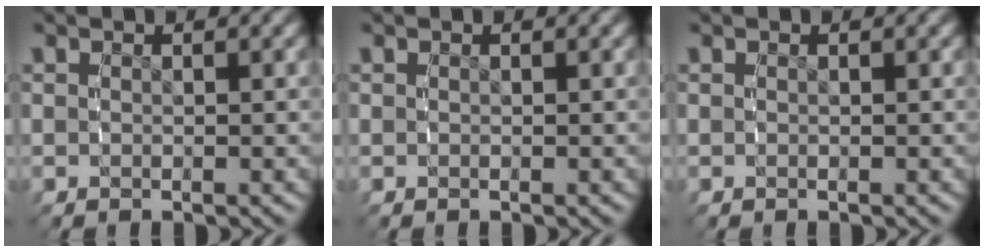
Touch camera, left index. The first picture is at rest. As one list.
[{"total": 0.0}, {"total": 0.0}]